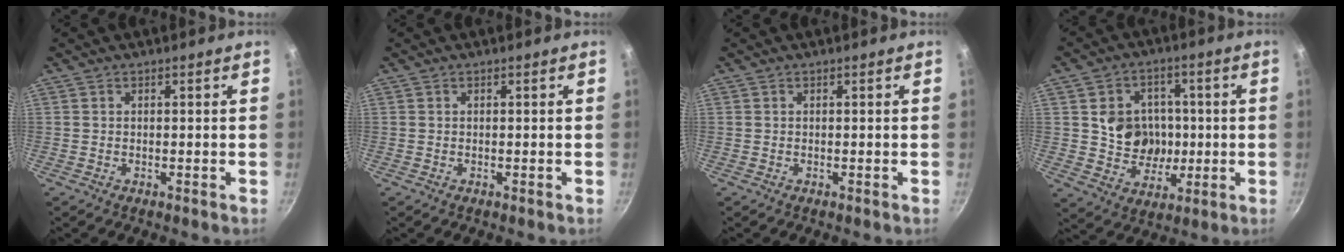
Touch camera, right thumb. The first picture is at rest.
{"total": 0.0}
{"total": 0.0}
{"total": 11.2, "force": [0.5, 10.1, 4.8], "torque": [-0.034, 0.004, 0.014]}